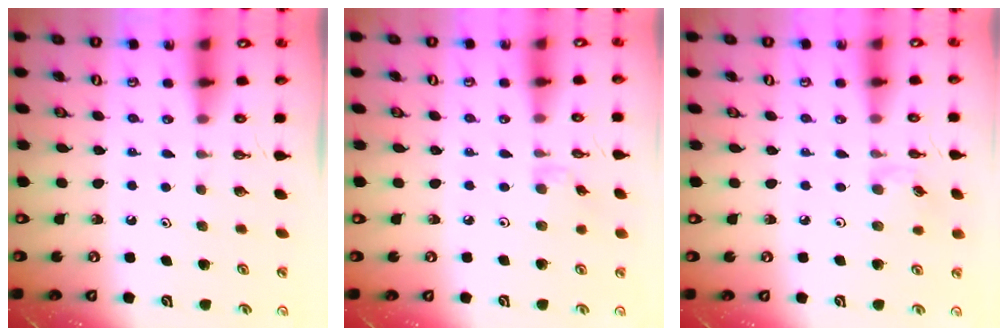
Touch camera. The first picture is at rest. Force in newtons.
{"total": 1.1, "press": 1.0, "slide": 0.4}
{"total": 2.7, "press": 2.6, "slide": 0.5}